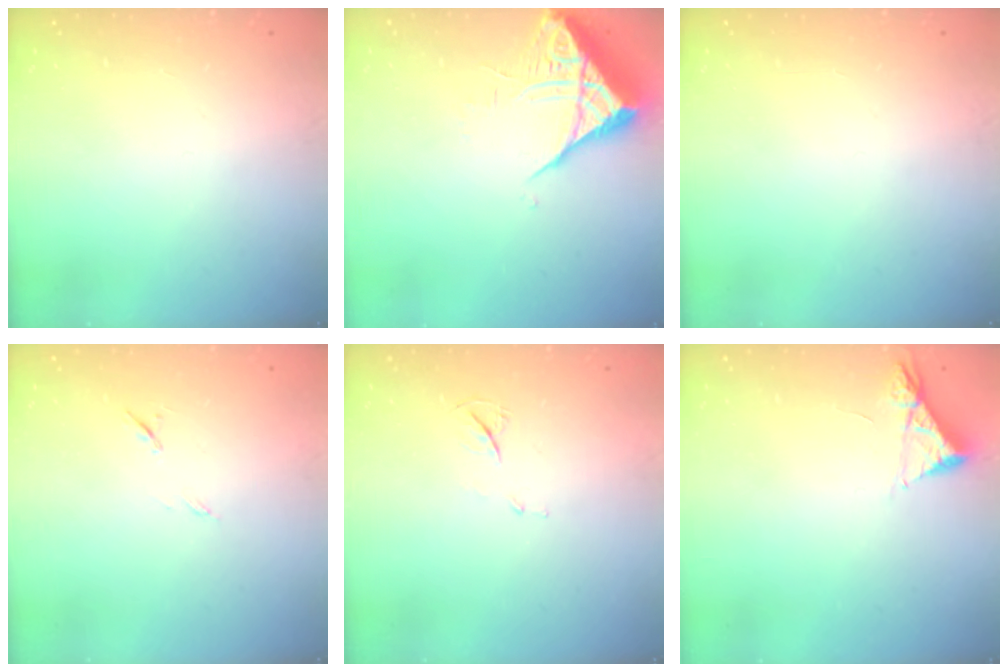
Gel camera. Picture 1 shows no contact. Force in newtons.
{"total": 7.0, "press": 7.0, "slide": 0.6}
{"total": 0.0}
{"total": 6.2, "press": 6.2, "slide": 0.8}
{"total": 4.5, "press": 4.5, "slide": 0.6}
{"total": 4.5, "press": 4.4, "slide": 0.5}